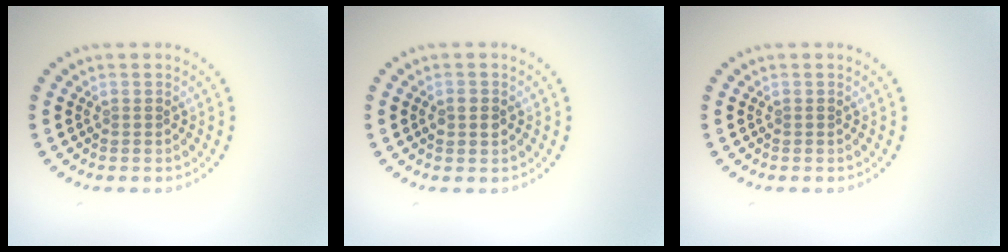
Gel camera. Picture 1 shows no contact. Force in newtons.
{"total": 1.8, "press": 1.8, "slide": 0.0}
{"total": 0.0}